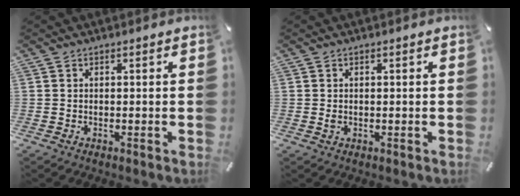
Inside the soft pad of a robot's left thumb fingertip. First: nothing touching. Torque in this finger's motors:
{"motor_torque": [0.00, 0.27, 0.07, 0.00, 0.01]}